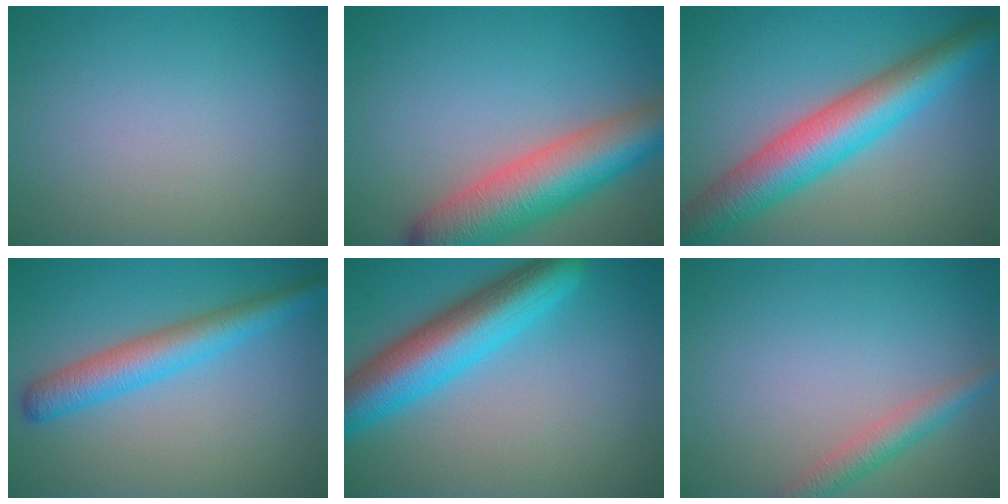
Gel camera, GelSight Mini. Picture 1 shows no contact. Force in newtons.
{"total": 9.1, "press": 9.1, "slide": 0.6}
{"total": 8.5, "press": 8.5, "slide": 0.2}
{"total": 4.6, "press": 4.6, "slide": 0.1}
{"total": 8.3, "press": 8.3, "slide": 0.2}
{"total": 2.6, "press": 2.6, "slide": 0.1}